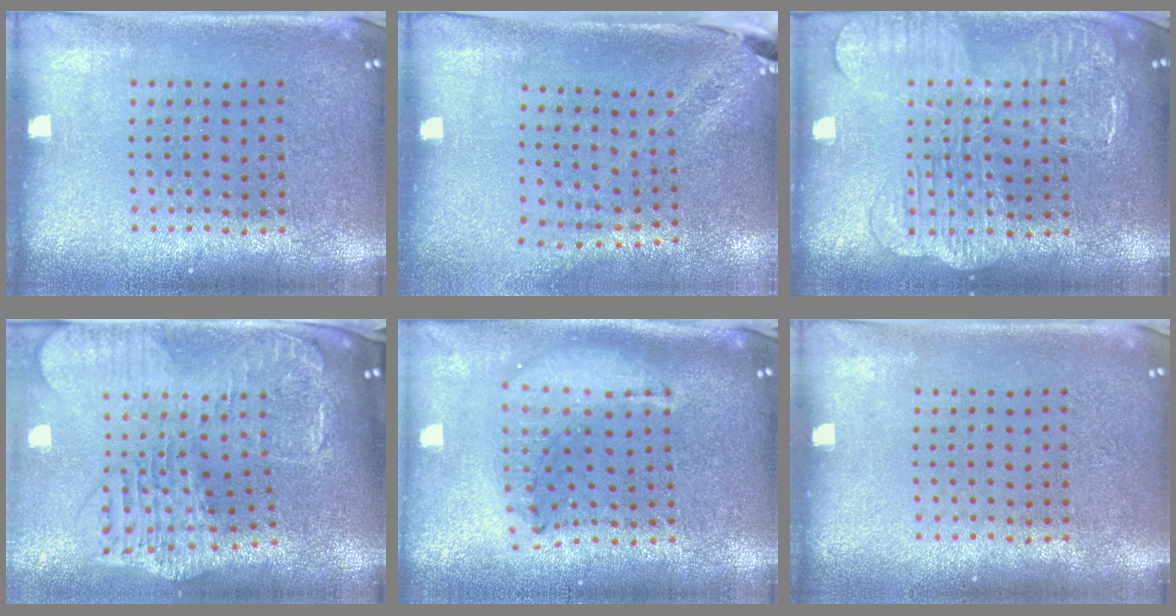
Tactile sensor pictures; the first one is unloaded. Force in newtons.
{"total": 1.9, "press": 1.6, "slide": 1.1}
{"total": 2.4, "press": 2.3, "slide": 0.5}
{"total": 2.6, "press": 2.3, "slide": 1.4}
{"total": 1.5, "press": 1.3, "slide": 0.7}
{"total": 0.0}